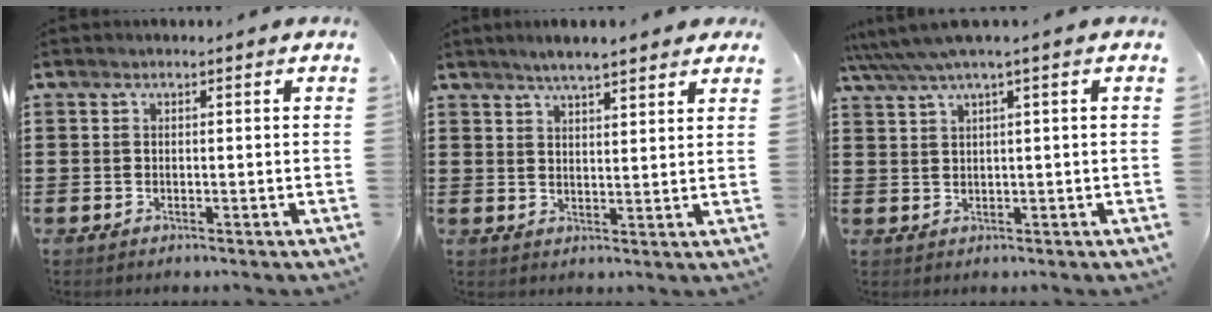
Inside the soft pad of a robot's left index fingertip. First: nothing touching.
{"total": 4.0, "force": [3.5, 0.5, 1.9], "torque": [-0.045, -0.003, 0.062]}
{"total": 2.8, "force": [1.4, -0.2, 2.5], "torque": [-0.059, -0.004, 0.019]}